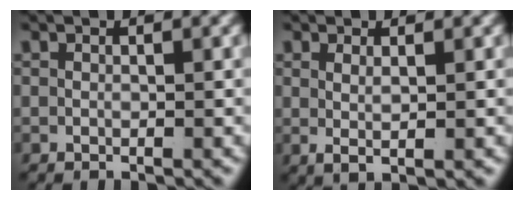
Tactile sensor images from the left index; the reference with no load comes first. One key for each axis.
{"total": 1.5, "fx": 0.5, "fy": -0.3, "fz": 1.4, "tx": -0.026, "ty": -0.013, "tz": 0.021}